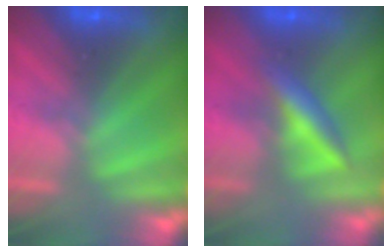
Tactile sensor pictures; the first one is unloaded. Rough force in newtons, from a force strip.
{"total": 2.4}